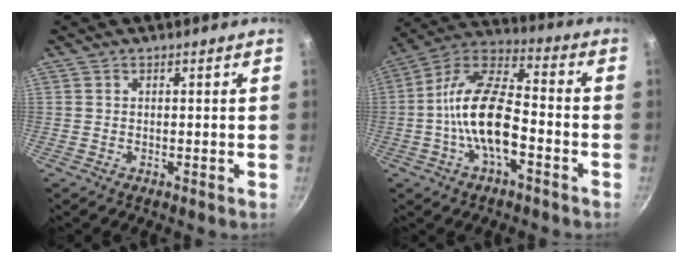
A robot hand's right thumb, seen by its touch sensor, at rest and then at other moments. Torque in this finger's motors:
{"motor_torque": [1.86, 1.94, 1.70, -0.87, 0.21]}